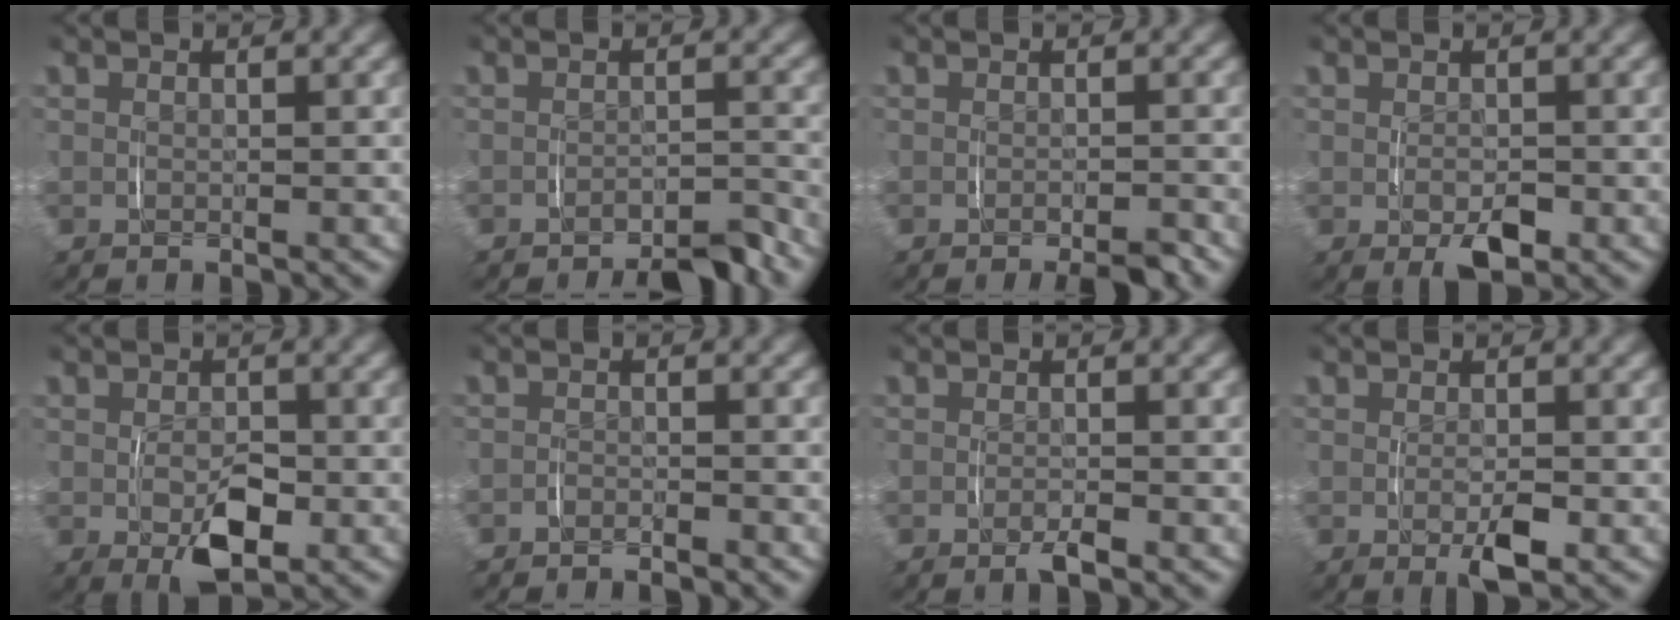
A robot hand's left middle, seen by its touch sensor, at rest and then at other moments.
{"total": 2.9, "force": [-2.8, 0.4, 0.9], "torque": [-0.009, 0.002, -0.053]}
{"total": 1.6, "force": [-1.3, 0.3, 0.9], "torque": [-0.012, 0.000, -0.023]}
{"total": 2.5, "force": [-1.0, 1.2, 2.0], "torque": [-0.036, -0.013, -0.013]}
{"total": 4.2, "force": [-1.1, 2.2, 3.4], "torque": [-0.059, -0.020, -0.012]}
{"total": 1.5, "force": [-1.5, 0.1, 0.0], "torque": [0.000, -0.001, -0.028]}
{"total": 1.3, "force": [-0.9, 0.1, 0.9], "torque": [-0.020, -0.002, -0.015]}
{"total": 2.2, "force": [-0.7, 0.7, 2.0], "torque": [-0.035, -0.010, -0.009]}